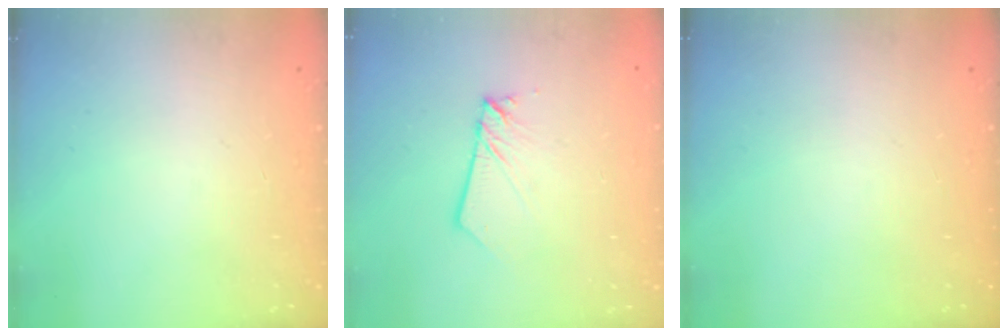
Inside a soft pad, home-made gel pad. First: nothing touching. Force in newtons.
{"total": 3.0, "press": 3.0, "slide": 0.4}
{"total": 0.0}